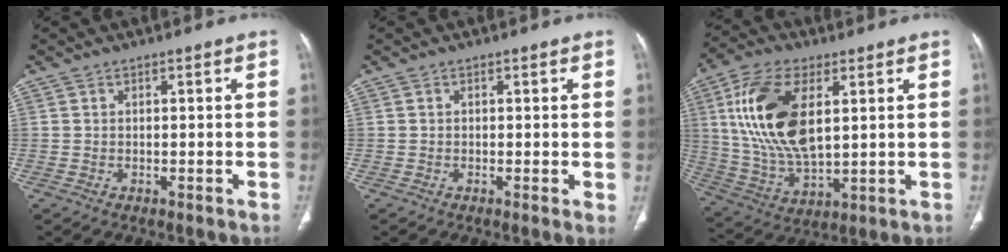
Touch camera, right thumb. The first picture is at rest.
{"total": 1.2, "force": [0.0, 0.2, 1.2], "torque": [-0.020, -0.005, -0.003]}
{"total": 18.7, "force": [4.6, 9.4, 15.5], "torque": [-0.303, -0.013, 0.093]}